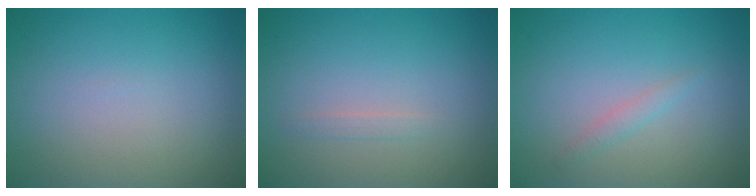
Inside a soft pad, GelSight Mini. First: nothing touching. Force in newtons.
{"total": 0.7, "press": 0.7, "slide": 0.1}
{"total": 0.9, "press": 0.8, "slide": 0.0}